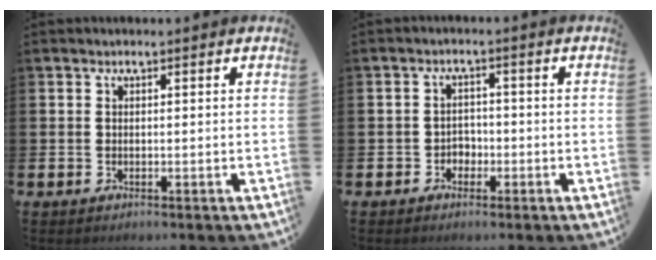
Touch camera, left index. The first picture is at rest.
{"total": 2.2, "force": [-1.3, 1.7, 0.5], "torque": [-0.006, 0.002, -0.032]}